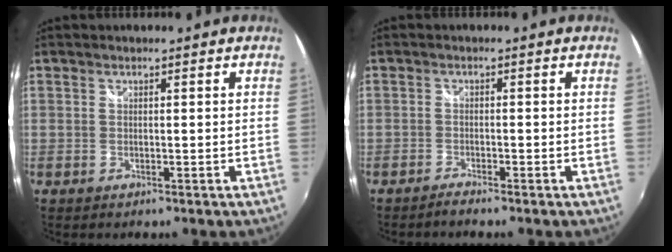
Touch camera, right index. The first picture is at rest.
{"total": 1.5, "force": [-1.5, 0.0, 0.4], "torque": [-0.018, -0.003, -0.031]}